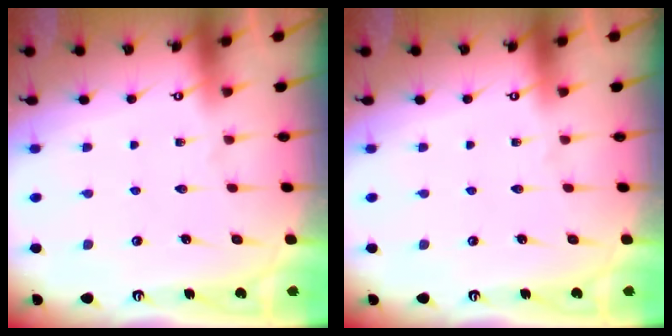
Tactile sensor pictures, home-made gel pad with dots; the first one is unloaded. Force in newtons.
{"total": 0.0}